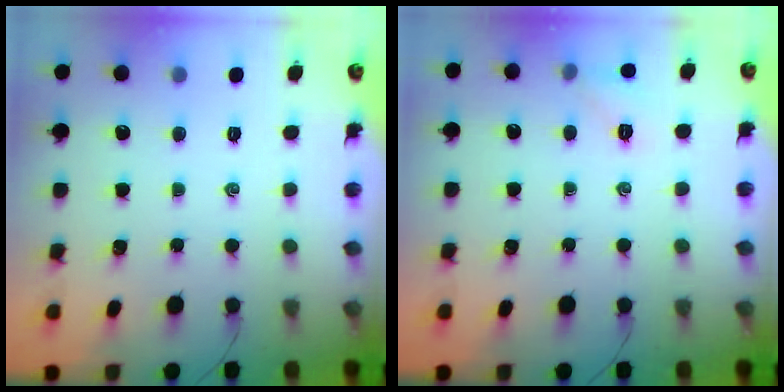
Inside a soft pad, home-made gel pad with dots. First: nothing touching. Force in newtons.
{"total": 6.1, "press": 5.9, "slide": 1.4}